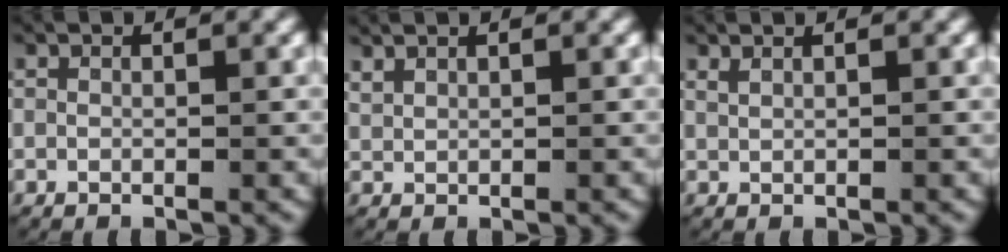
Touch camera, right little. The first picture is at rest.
{"total": 1.5, "force": [1.2, 0.6, 0.6], "torque": [-0.017, 0.004, 0.027]}
{"total": 0.9, "force": [0.7, 0.2, 0.5], "torque": [-0.013, 0.002, 0.017]}